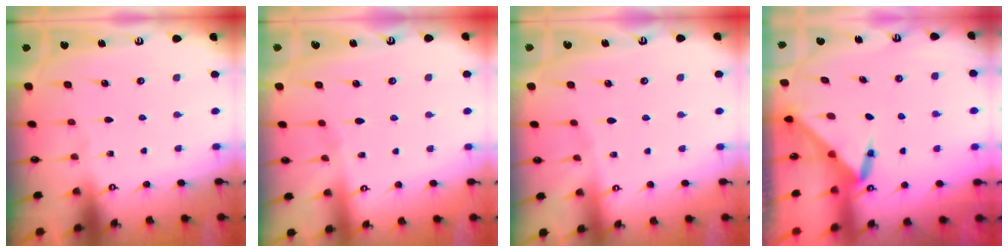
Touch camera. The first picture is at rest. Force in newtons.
{"total": 3.4, "press": 3.4, "slide": 0.4}
{"total": 2.4, "press": 2.3, "slide": 0.5}
{"total": 3.5, "press": 3.5, "slide": 0.4}